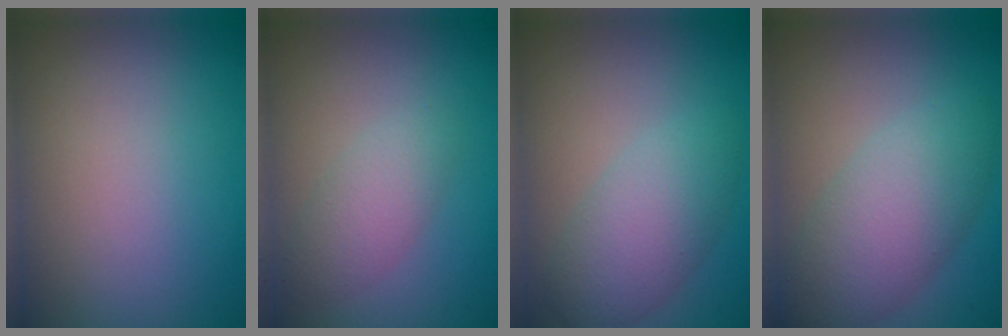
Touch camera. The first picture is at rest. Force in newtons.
{"total": 2.5, "press": 2.5, "slide": 0.0}
{"total": 4.3, "press": 4.3, "slide": 0.2}
{"total": 5.6, "press": 5.5, "slide": 0.4}